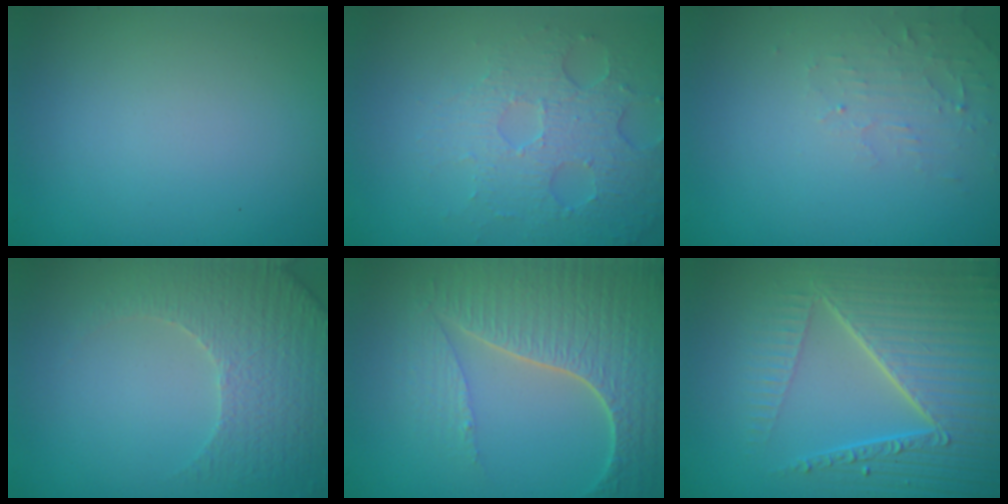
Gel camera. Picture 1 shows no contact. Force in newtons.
{"total": 5.0, "press": 3.4, "slide": 3.7}
{"total": 2.0, "press": 1.9, "slide": 0.4}
{"total": 4.5, "press": 3.9, "slide": 2.4}
{"total": 7.3, "press": 5.5, "slide": 4.8}
{"total": 8.4, "press": 6.1, "slide": 5.8}